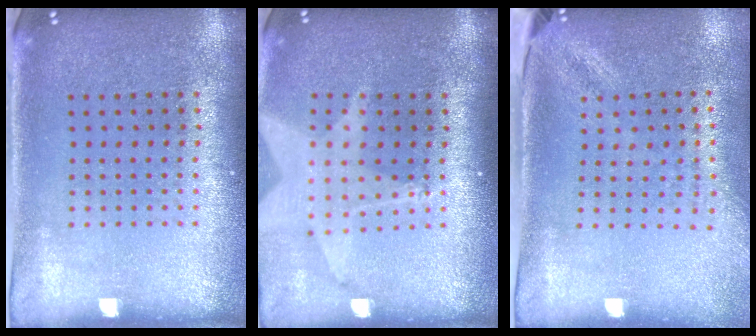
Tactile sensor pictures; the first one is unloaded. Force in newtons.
{"total": 2.0, "press": 1.5, "slide": 1.3}
{"total": 1.8, "press": 1.4, "slide": 1.2}